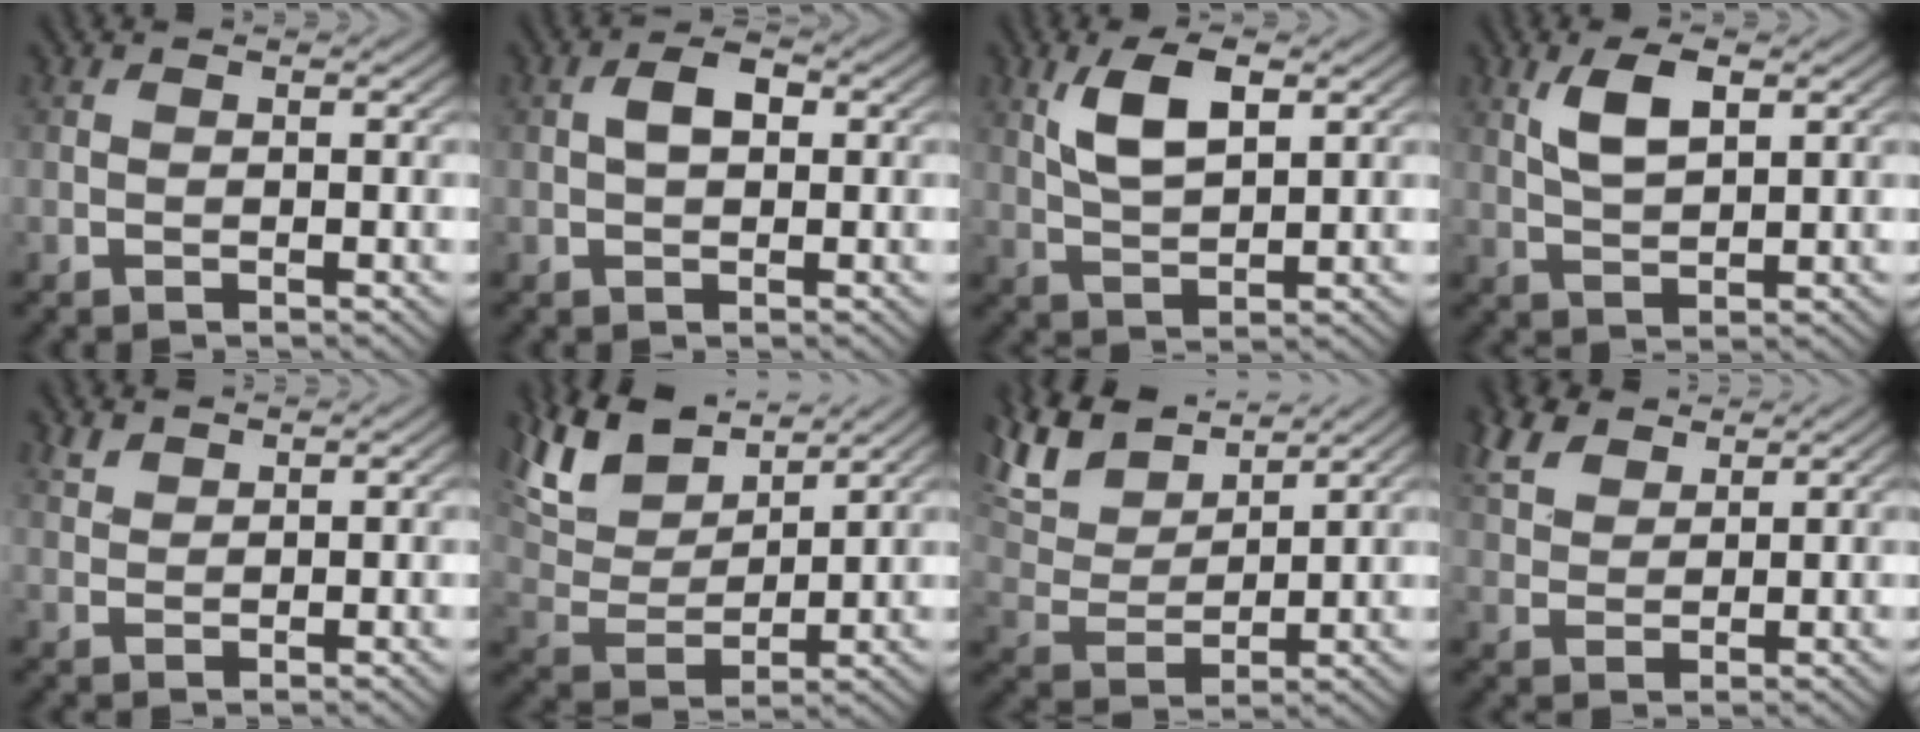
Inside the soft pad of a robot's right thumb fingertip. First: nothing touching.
{"total": 3.1, "force": [0.5, 1.8, 2.5], "torque": [-0.045, 0.007, 0.004]}
{"total": 6.1, "force": [2.7, 2.4, 4.9], "torque": [-0.105, -0.001, 0.053]}
{"total": 4.7, "force": [2.1, 1.9, 3.8], "torque": [-0.085, 0.002, 0.043]}
{"total": 1.8, "force": [1.6, 0.7, 0.6], "torque": [-0.016, 0.002, 0.037]}
{"total": 11.3, "force": [8.2, 4.6, 6.3], "torque": [-0.167, 0.020, 0.158]}
{"total": 11.8, "force": [8.9, 4.4, 6.4], "torque": [-0.182, 0.021, 0.162]}
{"total": 5.6, "force": [3.8, 3.1, 2.8], "torque": [-0.076, 0.011, 0.079]}